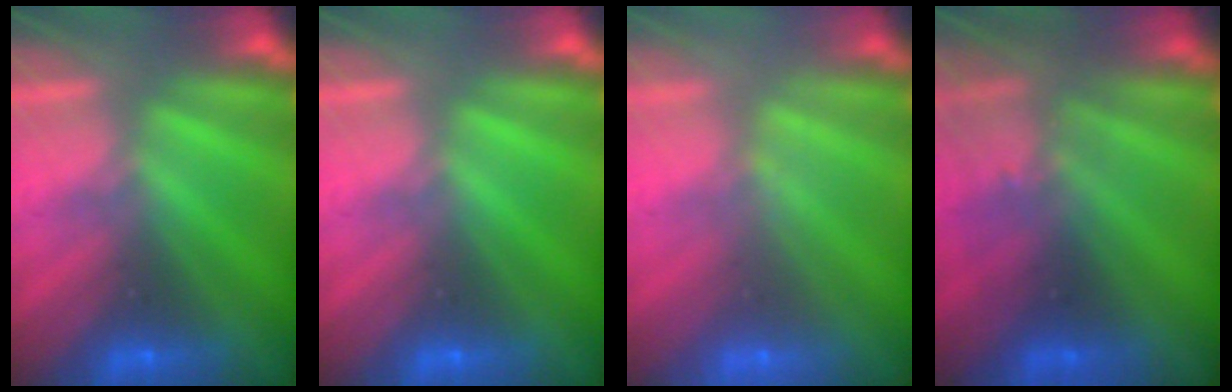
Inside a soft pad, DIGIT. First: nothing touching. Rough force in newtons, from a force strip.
{"total": 0.0}
{"total": 1.9}
{"total": 2.9}